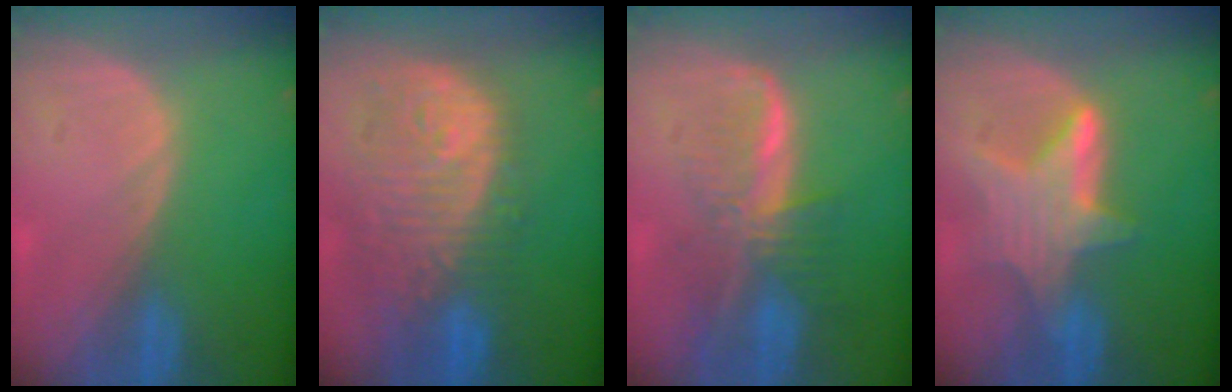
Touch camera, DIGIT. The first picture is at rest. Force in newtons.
{"total": 12.2, "press": 10.9, "slide": 5.5}
{"total": 8.1, "press": 6.9, "slide": 4.2}
{"total": 6.9, "press": 6.7, "slide": 1.6}